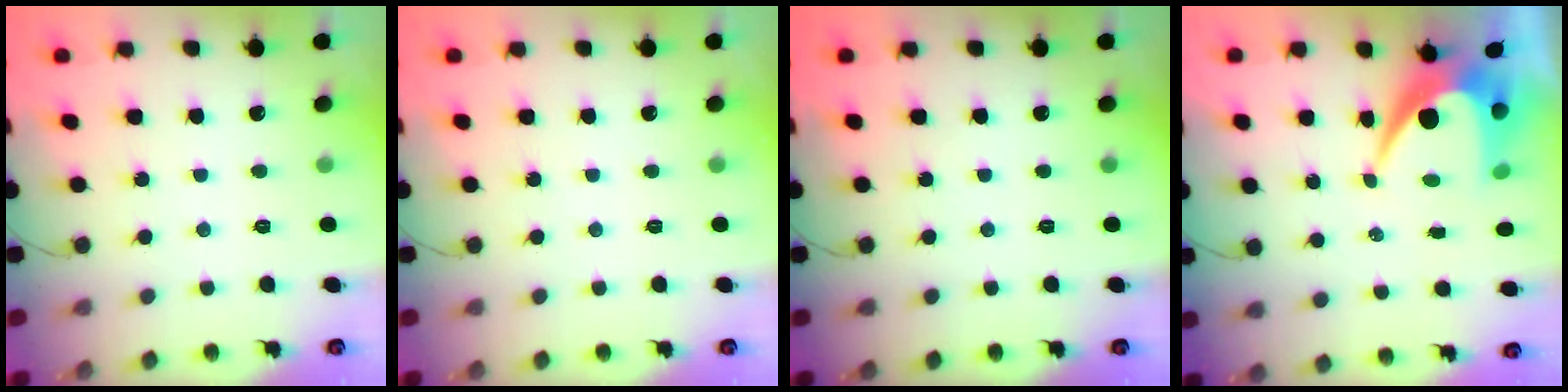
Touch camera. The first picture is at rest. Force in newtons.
{"total": 0.0}
{"total": 0.0}
{"total": 9.6, "press": 9.6, "slide": 0.6}